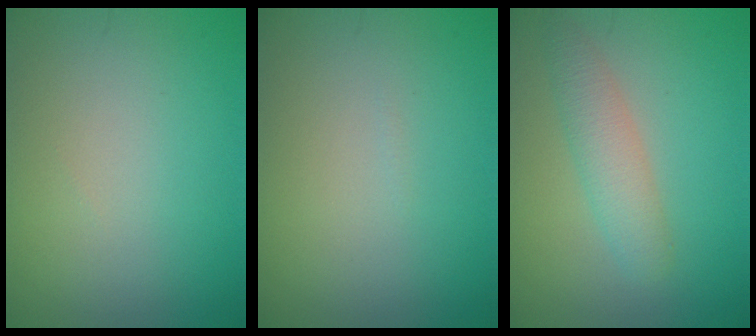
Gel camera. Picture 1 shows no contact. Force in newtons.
{"total": 0.0}
{"total": 2.9, "press": 2.9, "slide": 0.1}